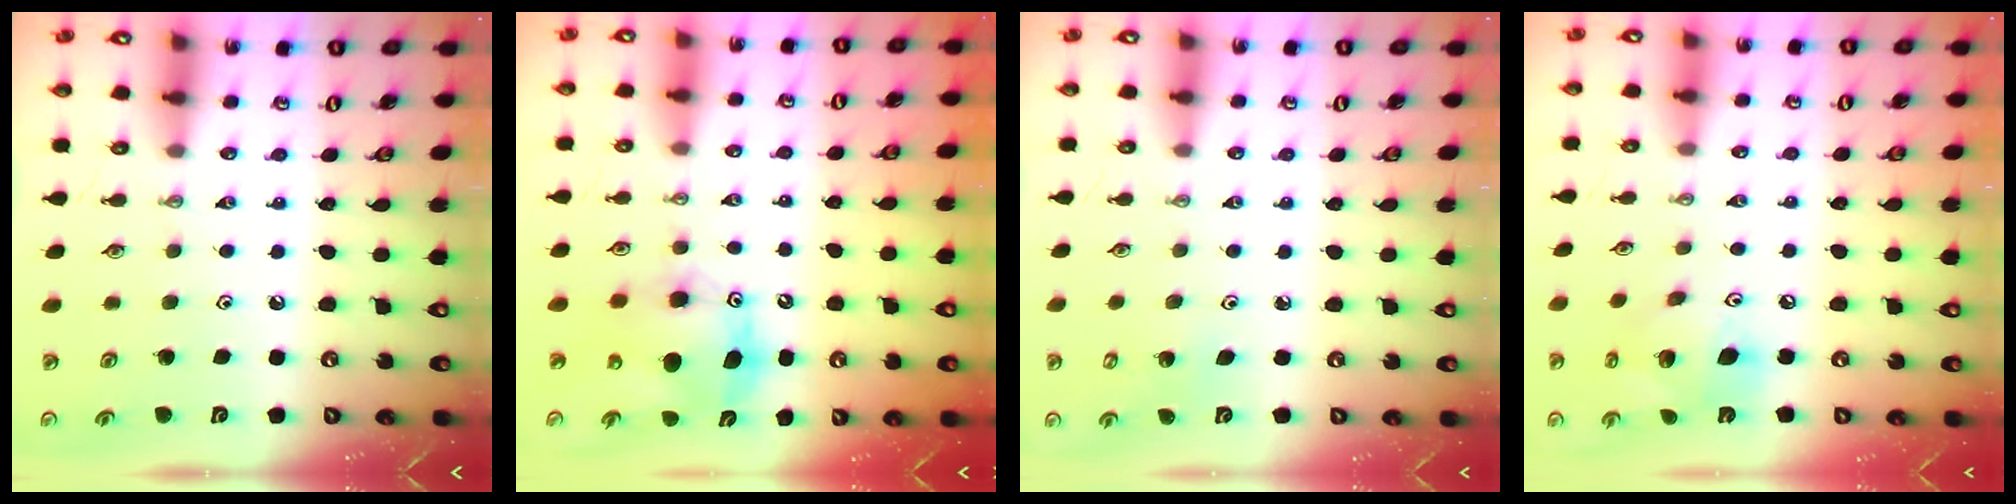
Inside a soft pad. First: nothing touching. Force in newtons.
{"total": 9.4, "press": 9.4, "slide": 0.6}
{"total": 3.1, "press": 3.1, "slide": 0.2}
{"total": 14.2, "press": 13.9, "slide": 2.7}